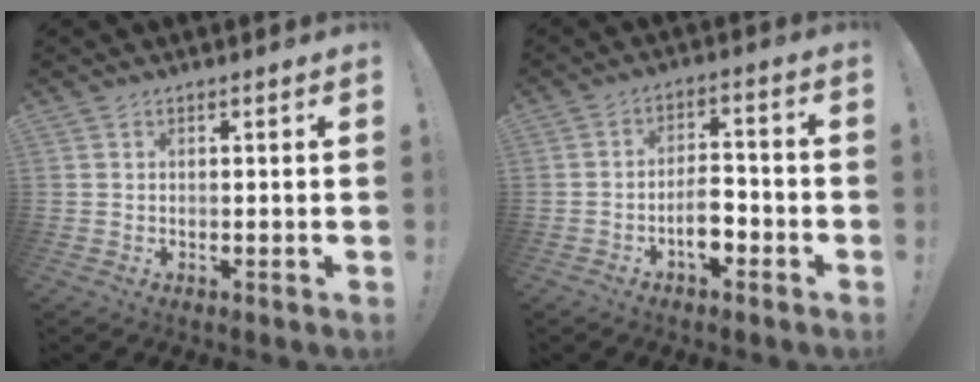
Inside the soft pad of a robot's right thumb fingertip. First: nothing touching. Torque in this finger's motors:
{"motor_torque": [0.10, 0.10, 0.58, -0.53, 0.22]}